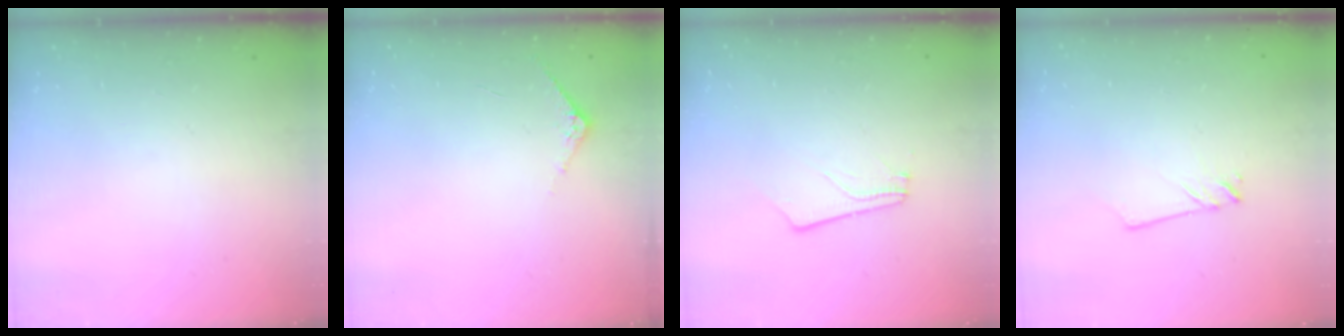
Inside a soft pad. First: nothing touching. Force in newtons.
{"total": 5.7, "press": 5.7, "slide": 0.6}
{"total": 2.4, "press": 2.4, "slide": 0.4}
{"total": 2.0, "press": 2.0, "slide": 0.2}